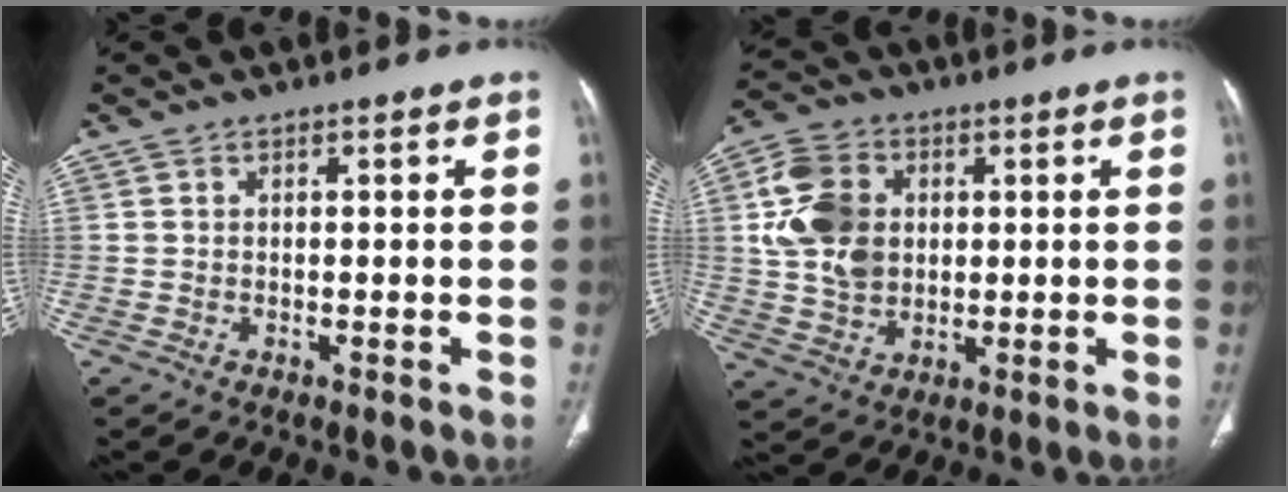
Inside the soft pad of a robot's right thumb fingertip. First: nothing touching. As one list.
[{"total": 12.1, "force": [2.0, 9.3, 7.5], "torque": [-0.127, 0.001, 0.039]}]